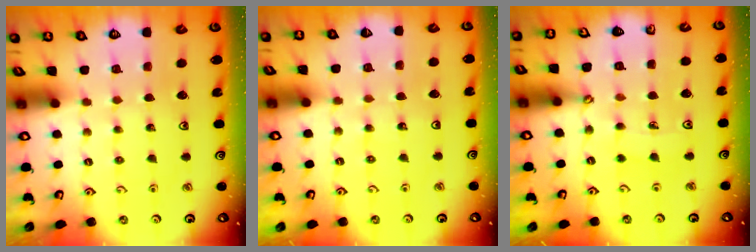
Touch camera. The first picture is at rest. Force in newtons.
{"total": 2.6, "press": 2.6, "slide": 0.2}
{"total": 8.6, "press": 8.4, "slide": 1.8}